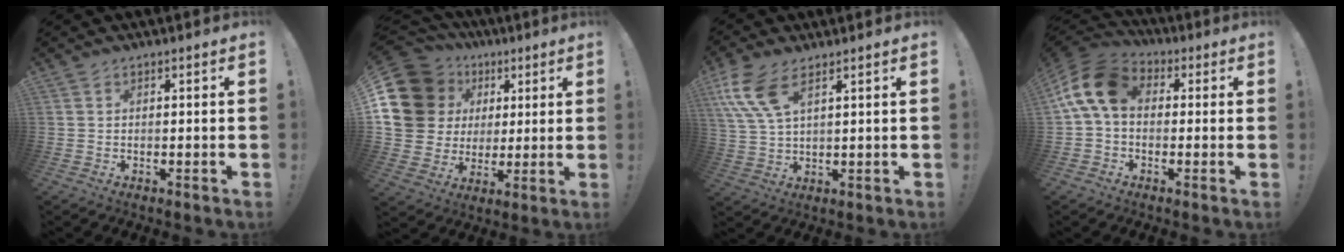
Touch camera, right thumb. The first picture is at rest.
{"total": 18.9, "force": [5.5, 15.9, 8.6], "torque": [-0.163, -0.014, 0.132]}
{"total": 10.5, "force": [5.5, 4.3, 7.8], "torque": [-0.155, -0.015, 0.108]}
{"total": 13.4, "force": [1.9, 8.7, 9.9], "torque": [-0.198, 0.018, 0.039]}